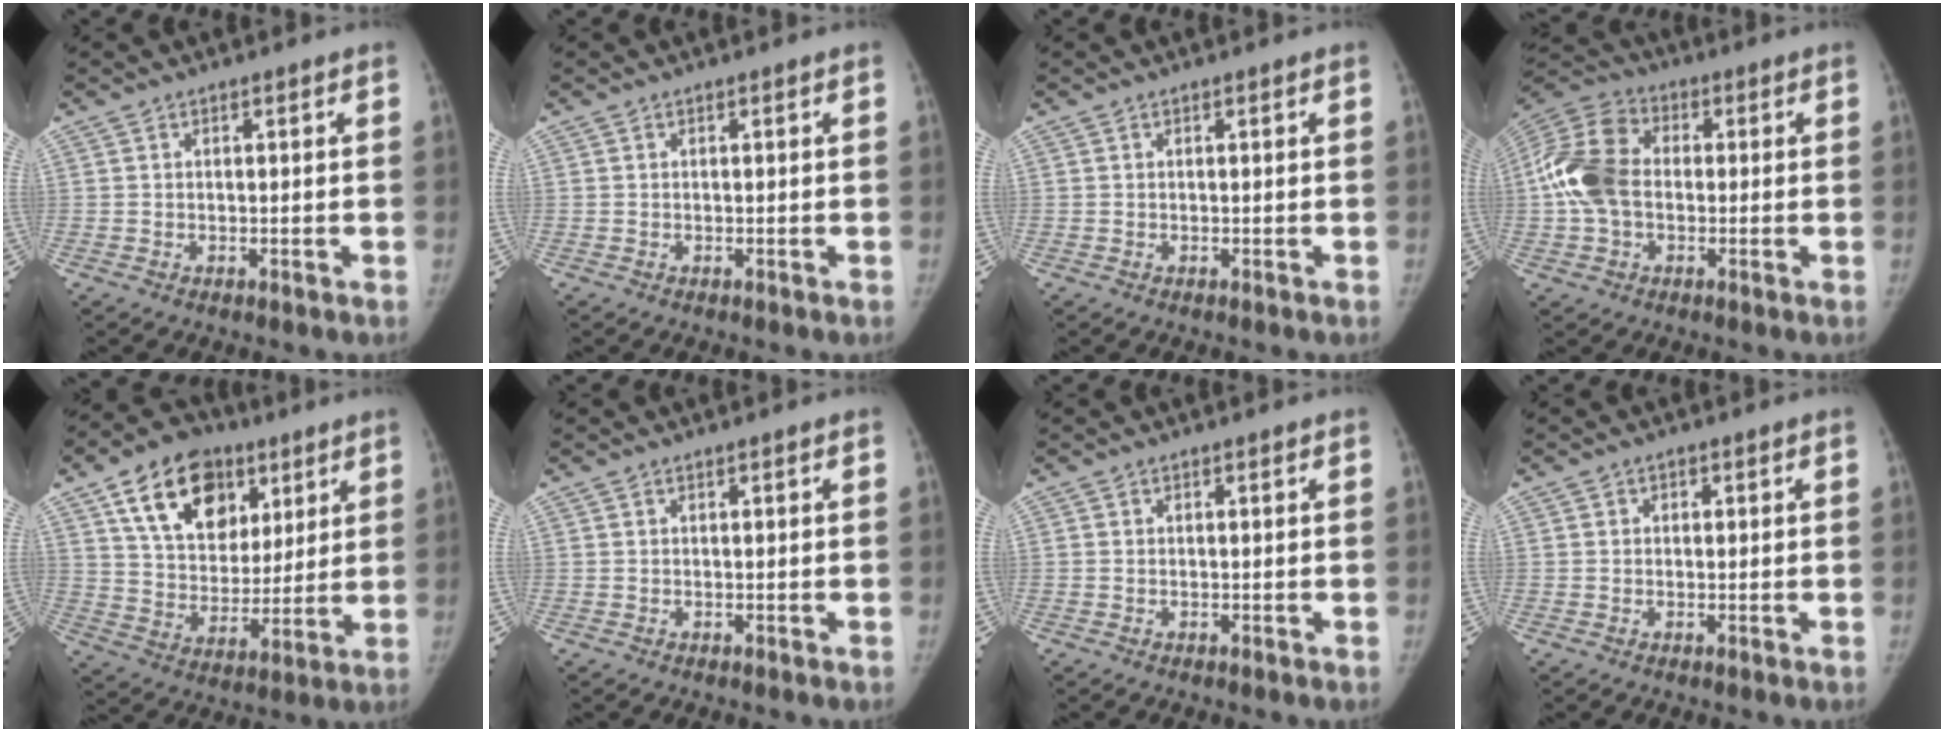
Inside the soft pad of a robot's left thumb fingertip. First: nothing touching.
{"total": 0.0}
{"total": 0.0}
{"total": 14.6, "force": [-0.1, 10.3, 10.3], "torque": [-0.212, 0.035, -0.011]}
{"total": 19.1, "force": [9.2, 13.0, 10.5], "torque": [-0.136, -0.023, 0.155]}
{"total": 0.0}
{"total": 0.0}
{"total": 1.0, "force": [0.2, 0.9, 0.3], "torque": [0.005, 0.003, -0.002]}